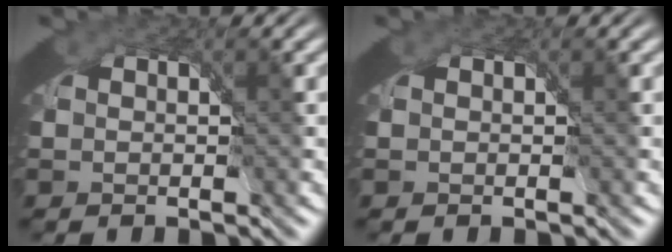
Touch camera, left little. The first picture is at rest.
{"total": 0.0}